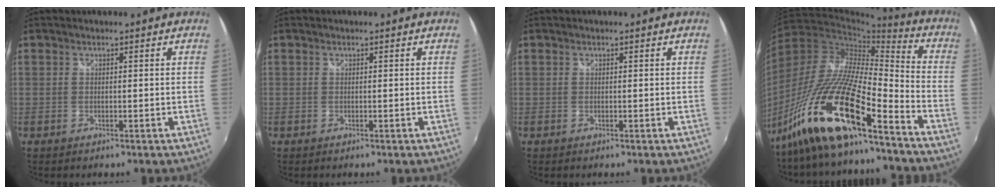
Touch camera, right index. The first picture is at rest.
{"total": 0.0}
{"total": 0.0}
{"total": 19.6, "force": [-13.3, 3.1, 14.0], "torque": [-0.282, -0.010, -0.272]}